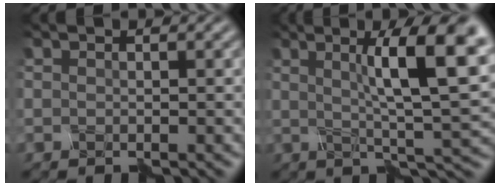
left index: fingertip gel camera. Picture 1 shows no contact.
{"total": 9.7, "force": [2.0, 1.6, 9.4], "torque": [-0.129, 0.011, 0.026]}